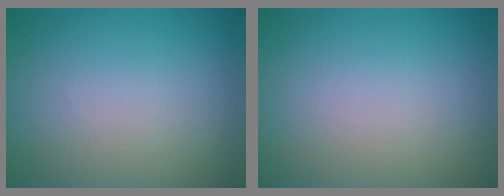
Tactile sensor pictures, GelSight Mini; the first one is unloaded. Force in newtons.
{"total": 0.0}